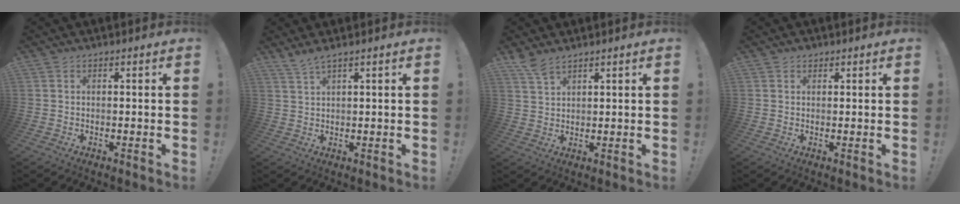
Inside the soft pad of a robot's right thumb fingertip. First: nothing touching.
{"total": 3.1, "force": [2.4, -0.2, 1.9], "torque": [-0.045, -0.010, 0.044]}
{"total": 4.5, "force": [3.8, 1.3, 2.1], "torque": [-0.038, -0.025, 0.070]}
{"total": 1.2, "force": [0.9, 0.8, 0.2], "torque": [-0.001, -0.003, 0.016]}